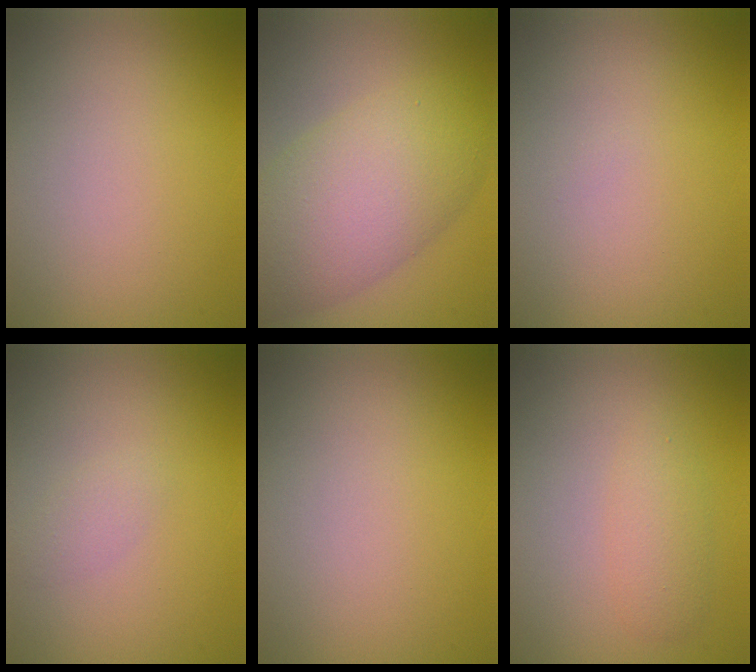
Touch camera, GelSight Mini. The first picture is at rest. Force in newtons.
{"total": 8.8, "press": 8.8, "slide": 0.2}
{"total": 0.0}
{"total": 1.2, "press": 1.2, "slide": 0.1}
{"total": 0.0}
{"total": 1.9, "press": 1.9, "slide": 0.1}